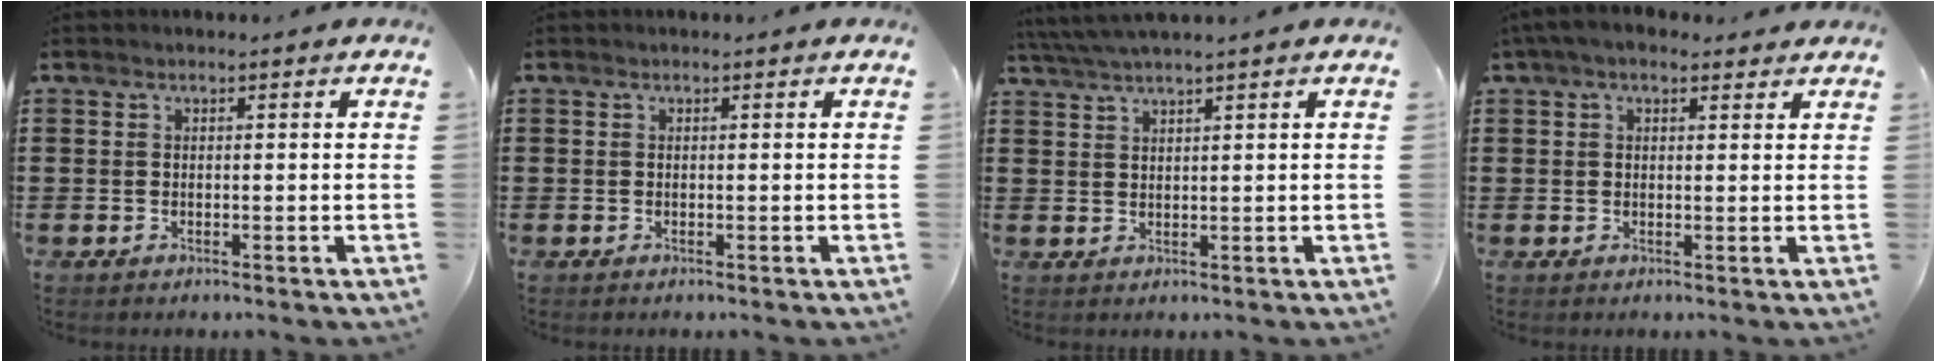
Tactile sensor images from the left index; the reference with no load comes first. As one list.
[{"total": 0.0}, {"total": 3.0, "force": [2.5, -0.4, 1.6], "torque": [-0.037, 0.000, 0.046]}, {"total": 3.1, "force": [2.1, 1.3, 1.9], "torque": [-0.042, 0.006, 0.038]}]